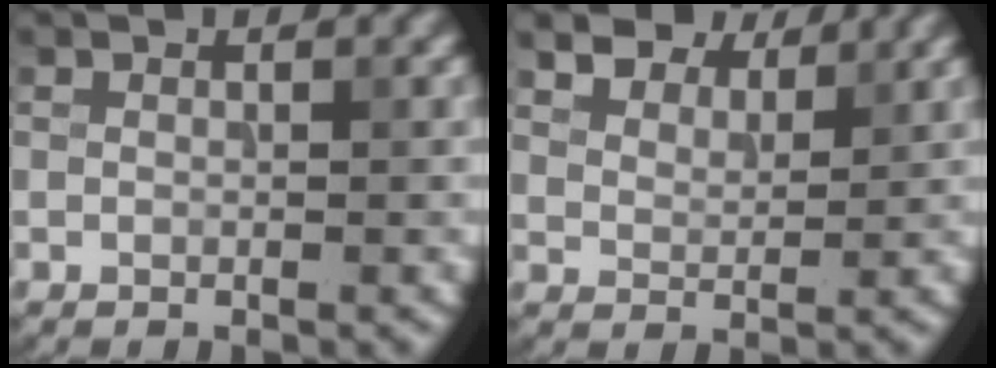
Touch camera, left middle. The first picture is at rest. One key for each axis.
{"total": 7.0, "fx": 5.8, "fy": 2.9, "fz": 2.6, "tx": -0.064, "ty": 0.002, "tz": 0.097}